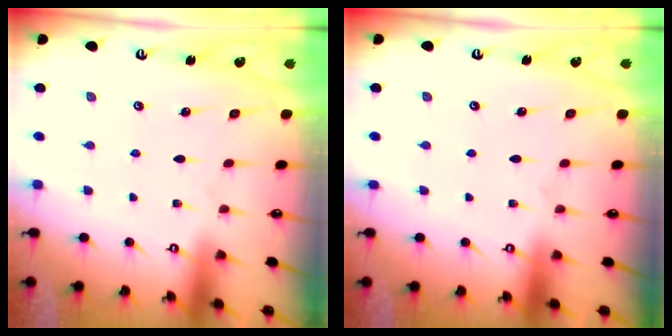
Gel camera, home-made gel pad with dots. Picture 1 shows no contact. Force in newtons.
{"total": 0.0}